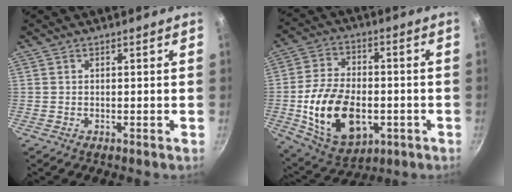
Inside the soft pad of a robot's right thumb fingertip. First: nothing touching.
{"total": 19.0, "force": [-3.9, 12.0, 14.2], "torque": [-0.244, 0.017, -0.052]}